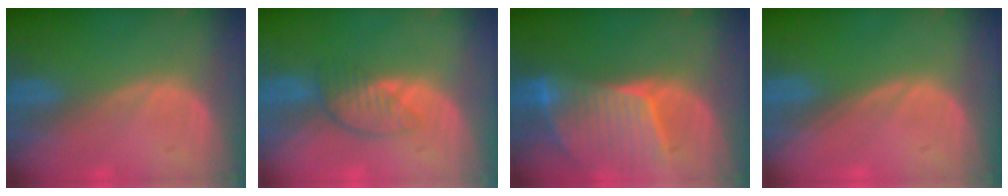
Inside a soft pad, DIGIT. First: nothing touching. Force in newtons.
{"total": 4.0, "press": 3.5, "slide": 1.8}
{"total": 9.0, "press": 7.9, "slide": 4.3}
{"total": 0.0}